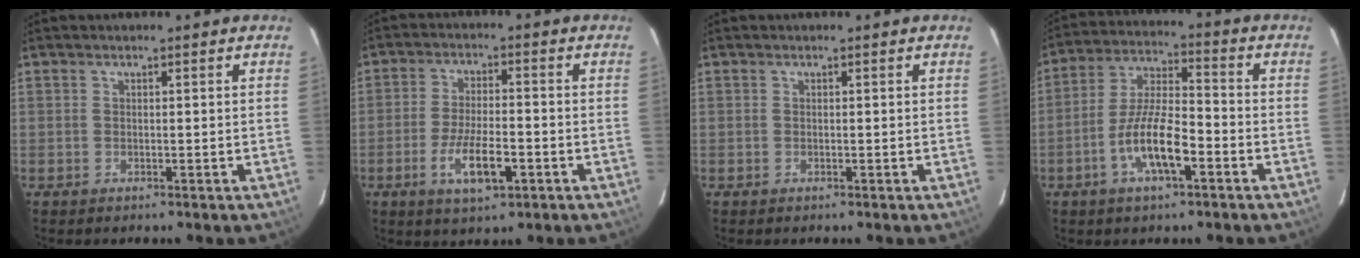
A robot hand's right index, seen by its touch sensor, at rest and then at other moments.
{"total": 8.7, "force": [-3.6, 2.7, 7.5], "torque": [-0.151, -0.012, -0.061]}
{"total": 0.0}
{"total": 10.9, "force": [-4.7, 3.0, 9.3], "torque": [-0.190, -0.001, -0.088]}